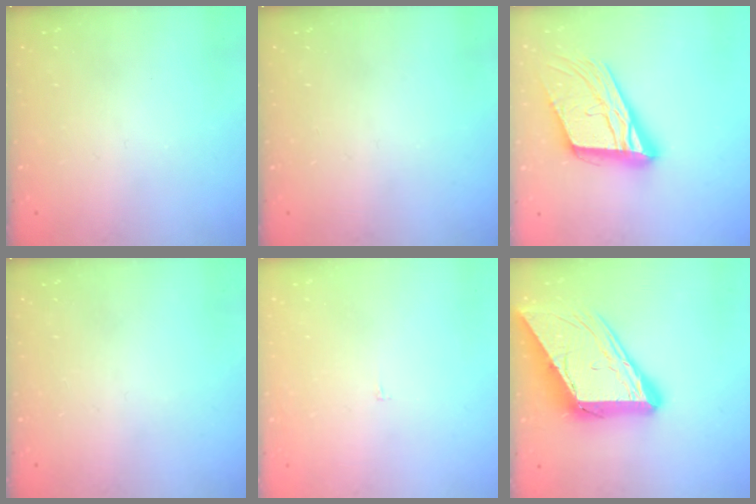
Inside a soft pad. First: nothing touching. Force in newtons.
{"total": 0.0}
{"total": 21.2, "press": 21.0, "slide": 2.9}
{"total": 0.0}
{"total": 2.2, "press": 2.2, "slide": 0.2}
{"total": 17.5, "press": 17.4, "slide": 1.7}